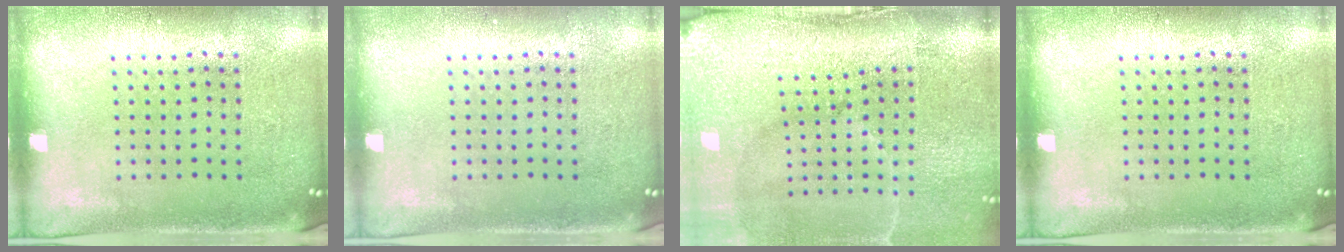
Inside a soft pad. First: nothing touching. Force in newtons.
{"total": 0.0}
{"total": 5.1, "press": 4.1, "slide": 3.0}
{"total": 0.0}